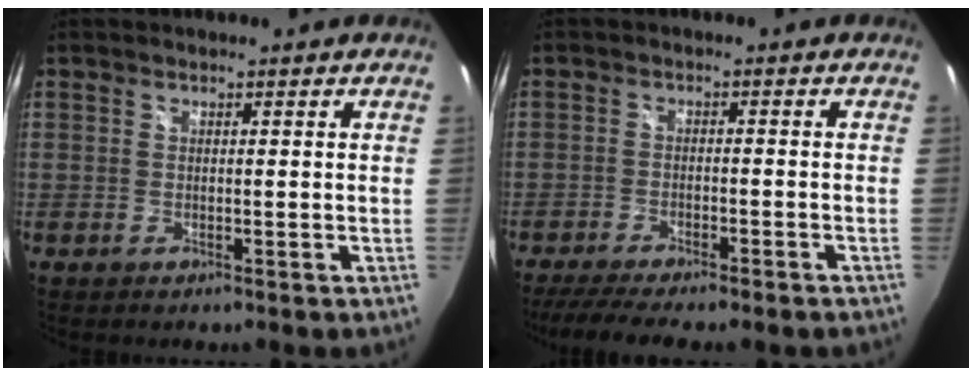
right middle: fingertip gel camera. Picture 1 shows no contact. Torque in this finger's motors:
{"motor_torque": [1.09, -1.05, 0.38, 0.07]}